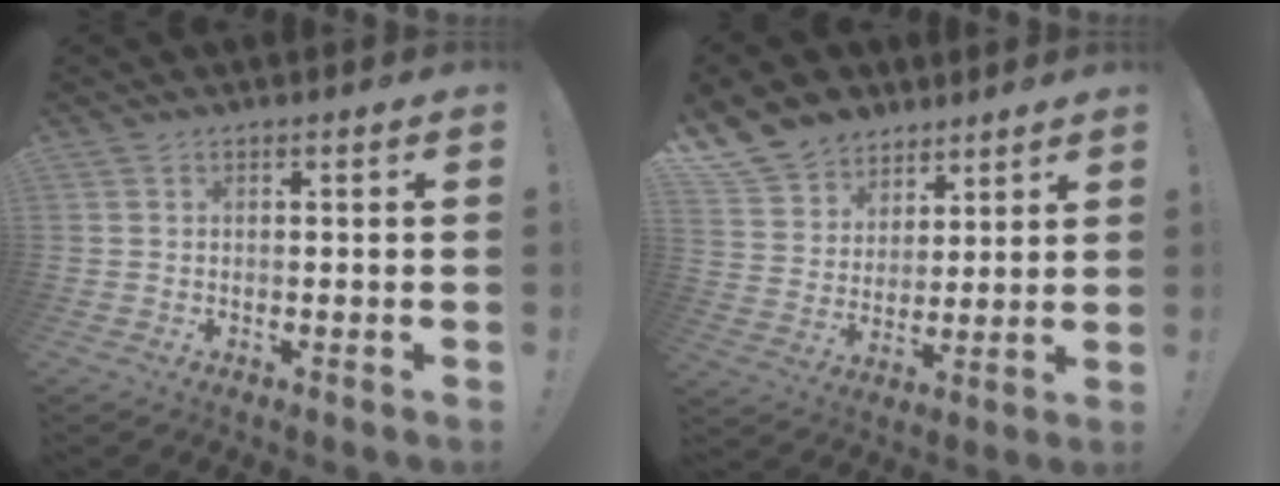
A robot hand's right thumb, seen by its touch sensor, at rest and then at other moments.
{"total": 11.9, "force": [8.1, 8.4, 2.3], "torque": [-0.054, -0.057, 0.162]}